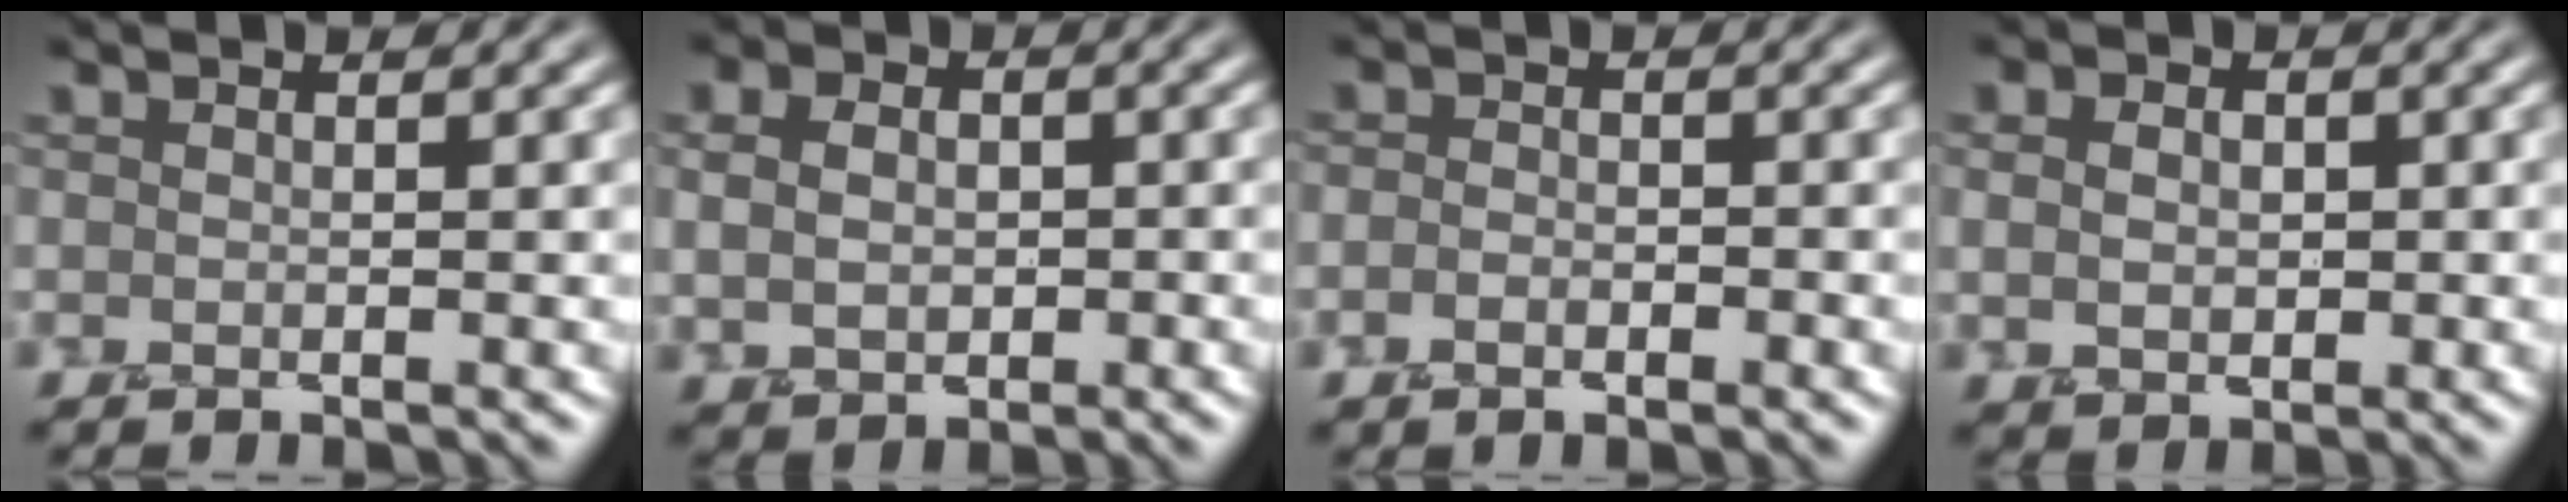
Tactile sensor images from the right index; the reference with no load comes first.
{"total": 4.8, "force": [0.6, 3.8, 2.8], "torque": [-0.038, 0.016, -0.004]}
{"total": 2.0, "force": [-0.8, 1.2, 1.3], "torque": [-0.004, 0.002, -0.017]}
{"total": 3.1, "force": [0.4, 2.5, 1.9], "torque": [-0.019, 0.008, -0.001]}